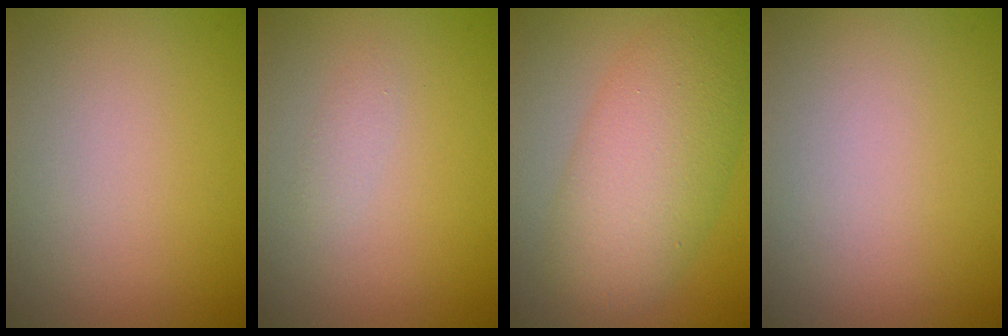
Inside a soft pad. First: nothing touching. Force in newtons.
{"total": 0.8, "press": 0.8, "slide": 0.0}
{"total": 7.6, "press": 7.6, "slide": 0.4}
{"total": 0.0}